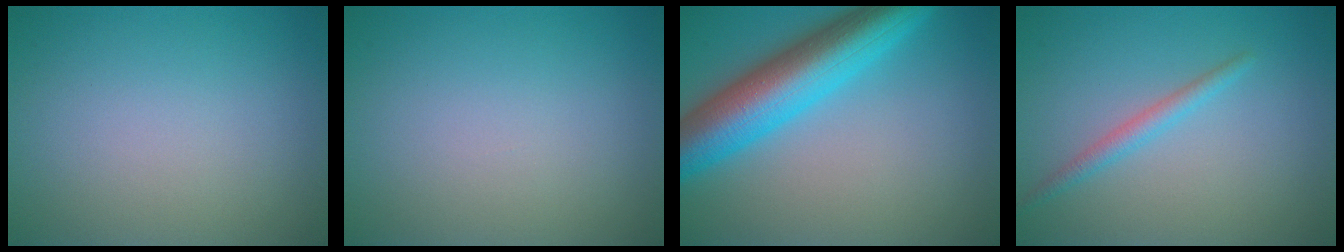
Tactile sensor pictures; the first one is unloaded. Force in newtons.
{"total": 0.0}
{"total": 9.1, "press": 9.1, "slide": 0.5}
{"total": 1.7, "press": 1.7, "slide": 0.1}